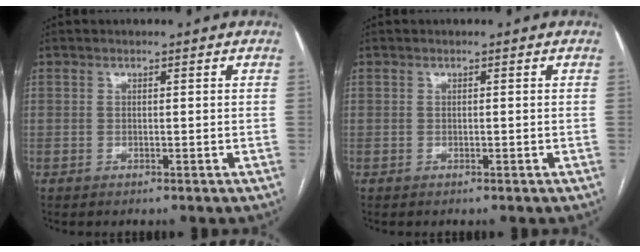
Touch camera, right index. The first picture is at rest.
{"total": 0.0}